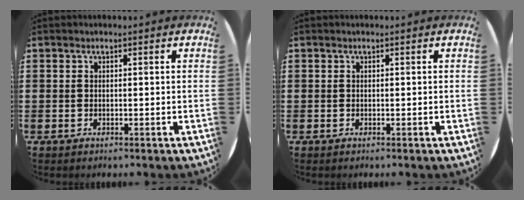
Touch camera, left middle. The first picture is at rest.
{"total": 0.0}